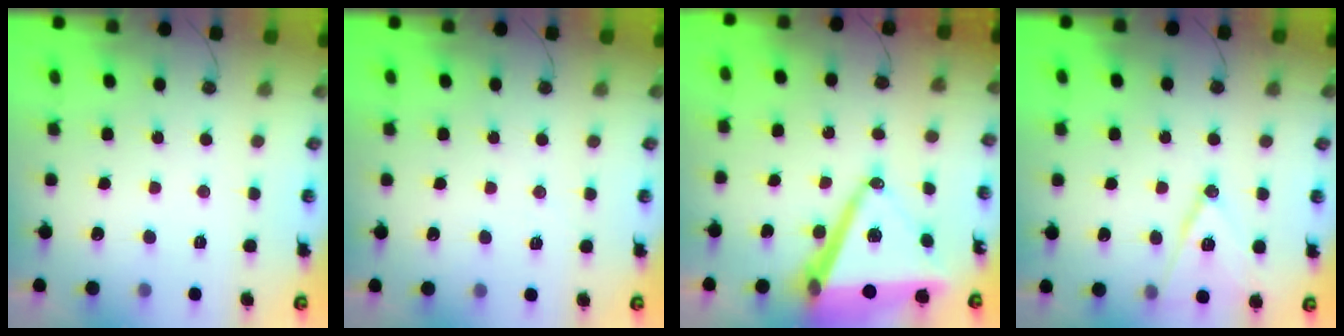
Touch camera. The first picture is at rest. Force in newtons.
{"total": 5.2, "press": 2.6, "slide": 4.5}
{"total": 15.7, "press": 15.1, "slide": 4.1}
{"total": 12.3, "press": 11.9, "slide": 3.2}